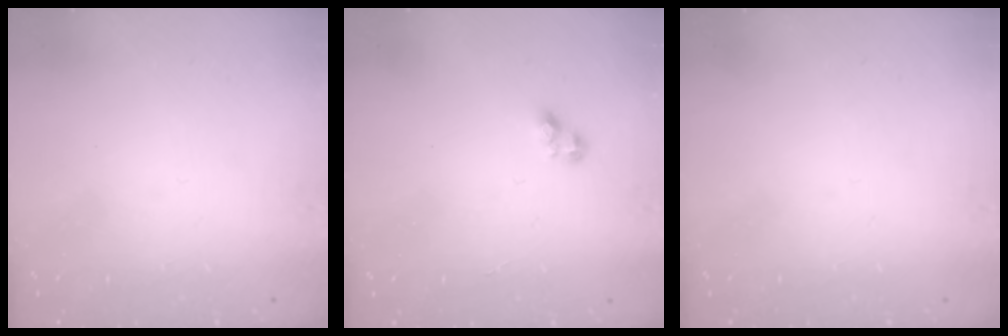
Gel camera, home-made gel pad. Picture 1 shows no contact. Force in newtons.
{"total": 1.8, "press": 1.7, "slide": 0.3}
{"total": 0.0}